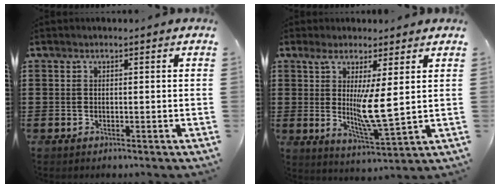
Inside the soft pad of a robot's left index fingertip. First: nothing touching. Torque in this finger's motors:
{"motor_torque": [1.47, -0.67, 0.53, 0.20]}